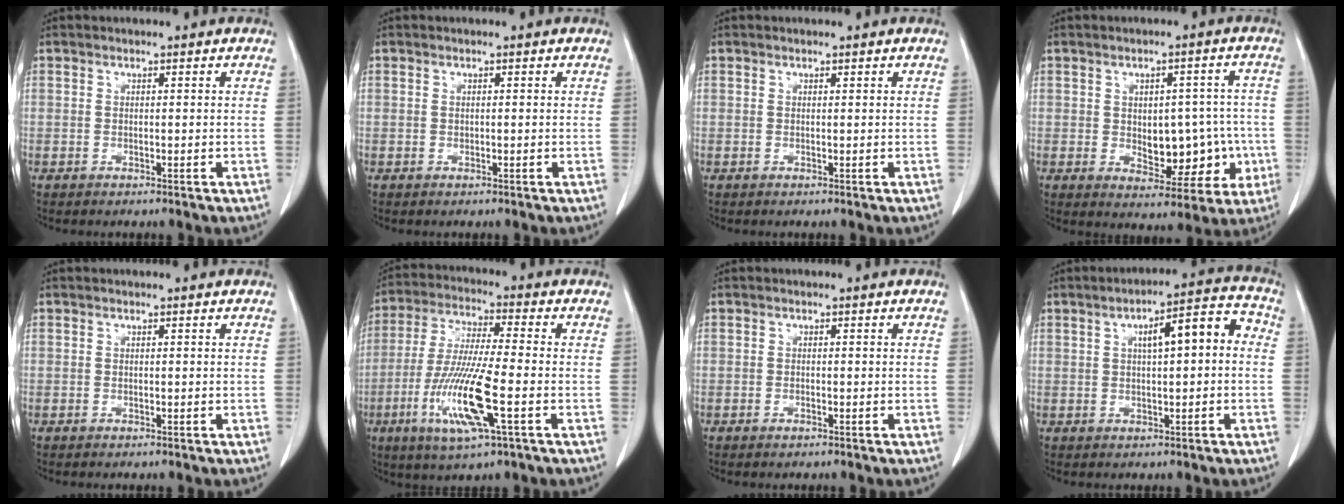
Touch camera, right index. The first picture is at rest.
{"total": 0.0}
{"total": 0.0}
{"total": 10.3, "force": [-1.4, 5.9, 8.4], "torque": [-0.092, 0.021, -0.001]}
{"total": 0.0}
{"total": 13.3, "force": [-4.2, 0.8, 12.6], "torque": [-0.260, -0.020, -0.082]}
{"total": 0.6, "force": [-0.4, 0.2, 0.4], "torque": [-0.010, 0.000, -0.005]}
{"total": 8.1, "force": [1.1, 2.1, 7.7], "torque": [-0.111, 0.035, 0.013]}